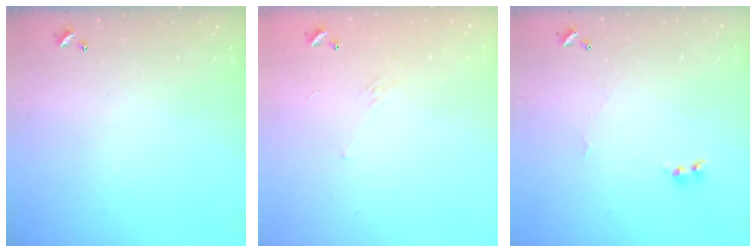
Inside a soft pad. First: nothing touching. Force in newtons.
{"total": 6.1, "press": 6.1, "slide": 0.9}
{"total": 1.6, "press": 1.6, "slide": 0.2}